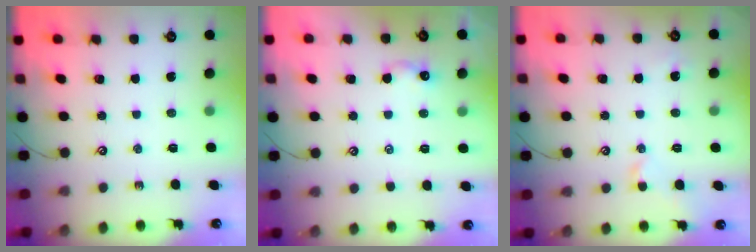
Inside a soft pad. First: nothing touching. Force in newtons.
{"total": 1.6, "press": 1.6, "slide": 0.4}
{"total": 0.5, "press": 0.1, "slide": 0.5}